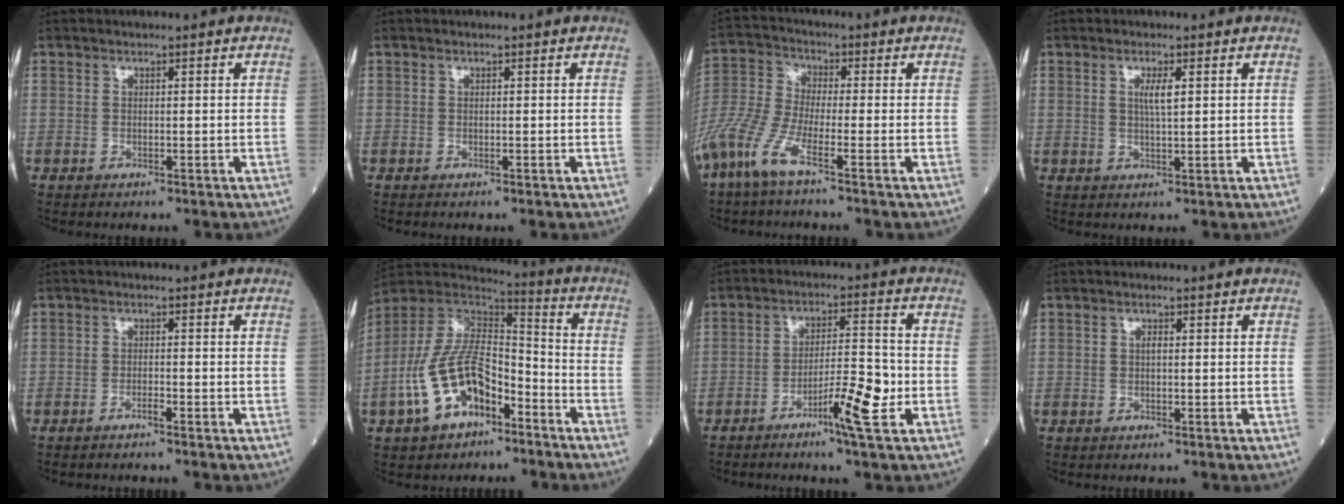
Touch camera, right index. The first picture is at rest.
{"total": 0.0}
{"total": 9.6, "force": [-5.8, 1.1, 7.6], "torque": [-0.186, -0.020, -0.128]}
{"total": 2.6, "force": [0.8, 0.2, 2.5], "torque": [-0.049, -0.003, 0.013]}
{"total": 1.1, "force": [-0.9, -0.1, 0.7], "torque": [-0.013, 0.002, -0.017]}
{"total": 14.7, "force": [-6.8, 7.6, 10.7], "torque": [-0.229, 0.020, -0.121]}
{"total": 7.4, "force": [-3.2, 0.2, 6.7], "torque": [-0.115, -0.002, -0.054]}
{"total": 0.7, "force": [0.1, 0.2, 0.6], "torque": [-0.013, 0.001, 0.000]}